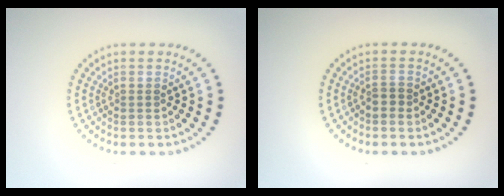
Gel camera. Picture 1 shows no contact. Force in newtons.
{"total": 1.2, "press": 0.9, "slide": 0.8}